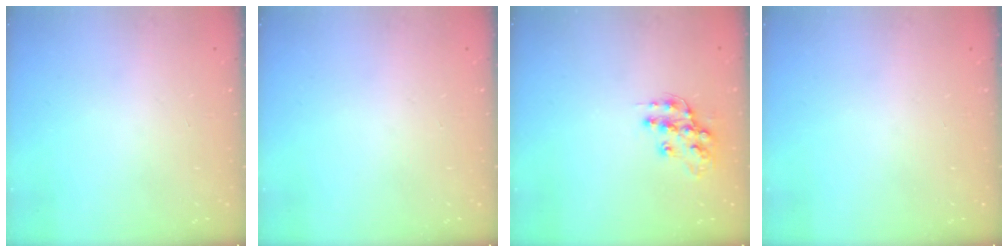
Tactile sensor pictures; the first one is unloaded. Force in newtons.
{"total": 0.0}
{"total": 12.8, "press": 12.8, "slide": 0.9}
{"total": 0.0}